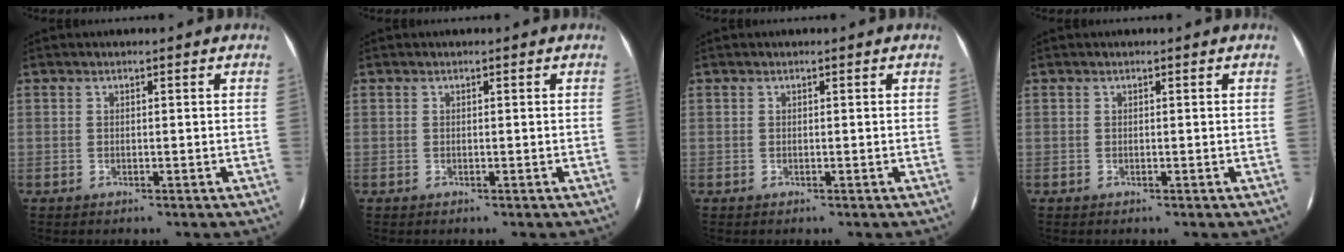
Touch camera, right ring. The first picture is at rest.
{"total": 0.0}
{"total": 0.0}
{"total": 0.0}